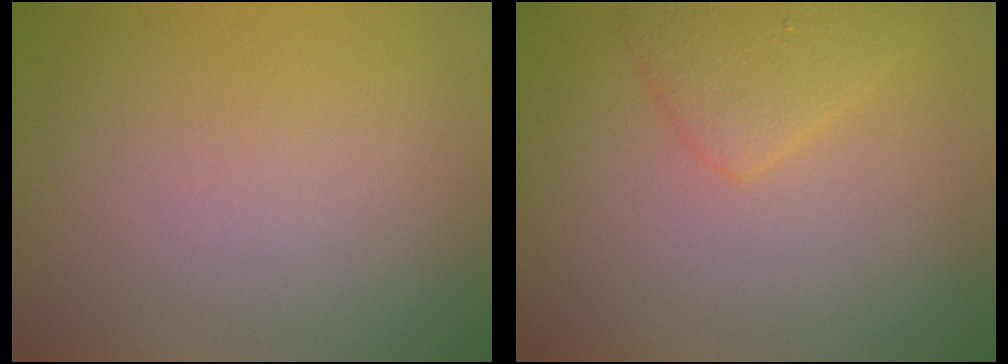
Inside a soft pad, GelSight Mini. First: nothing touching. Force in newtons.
{"total": 2.8, "press": 2.8, "slide": 0.2}